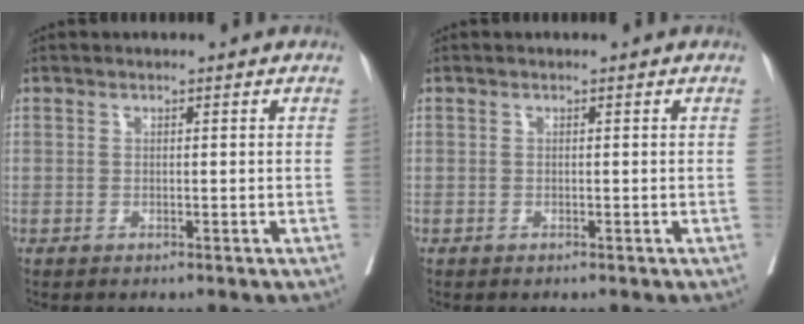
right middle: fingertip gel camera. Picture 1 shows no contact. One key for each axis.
{"total": 0.0}